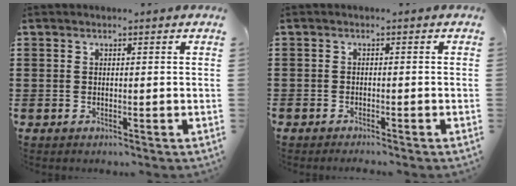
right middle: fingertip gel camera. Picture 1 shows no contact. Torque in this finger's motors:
{"motor_torque": [0.08, -0.03, 0.06, 0.03]}